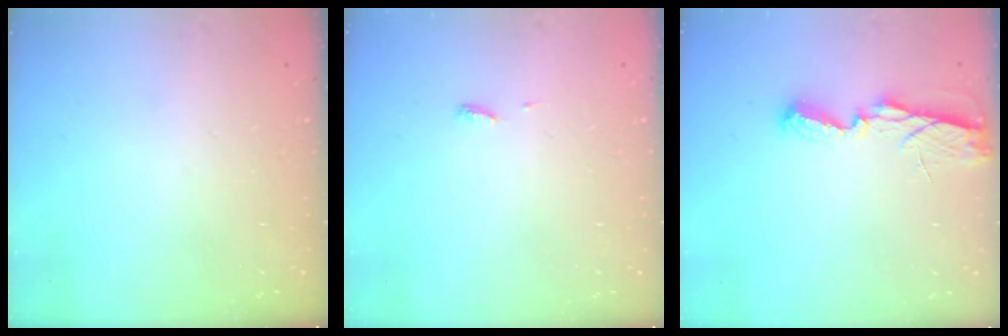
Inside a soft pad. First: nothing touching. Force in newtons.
{"total": 3.6, "press": 3.6, "slide": 0.5}
{"total": 6.3, "press": 6.3, "slide": 0.2}